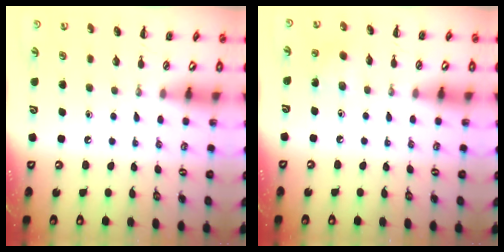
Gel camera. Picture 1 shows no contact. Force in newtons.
{"total": 4.1, "press": 3.9, "slide": 1.3}